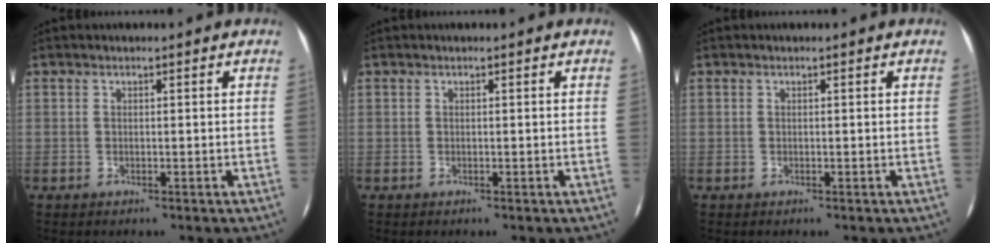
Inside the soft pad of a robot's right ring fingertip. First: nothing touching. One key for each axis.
{"total": 0.0}
{"total": 0.0}